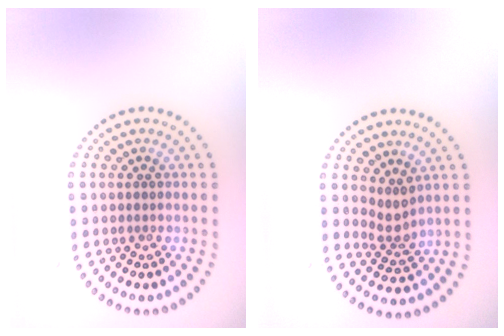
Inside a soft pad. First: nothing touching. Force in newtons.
{"total": 2.2, "press": 1.6, "slide": 1.6}